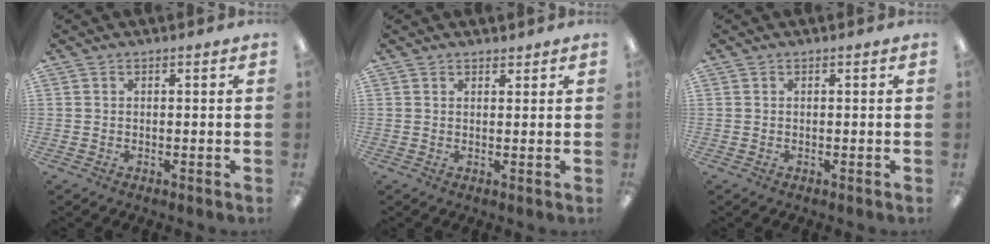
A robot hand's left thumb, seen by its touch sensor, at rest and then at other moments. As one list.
[{"total": 1.3, "force": [1.2, 0.5, 0.1], "torque": [0.005, -0.005, 0.022]}, {"total": 0.0}]